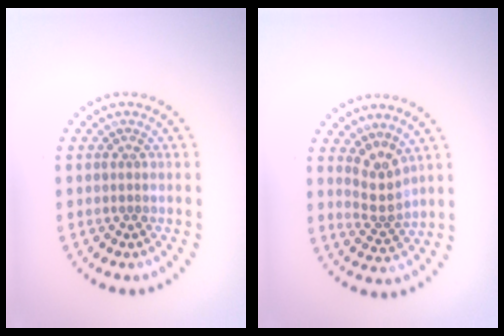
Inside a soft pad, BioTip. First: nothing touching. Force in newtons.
{"total": 2.6, "press": 1.9, "slide": 1.8}